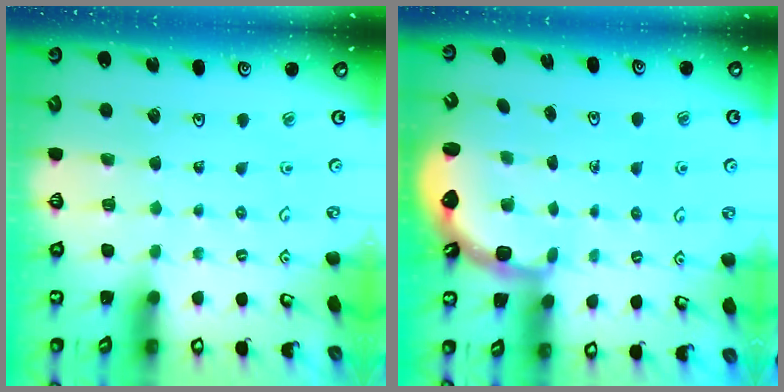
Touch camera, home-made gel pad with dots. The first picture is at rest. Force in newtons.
{"total": 2.7, "press": 2.0, "slide": 1.9}